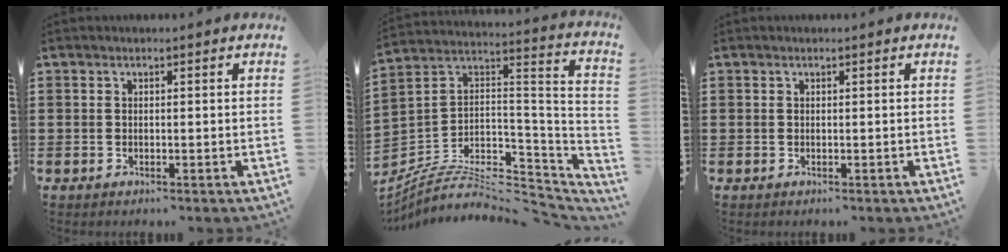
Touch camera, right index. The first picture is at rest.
{"total": 6.5, "force": [-4.9, 2.6, 3.4], "torque": [-0.071, -0.013, -0.095]}
{"total": 0.0}